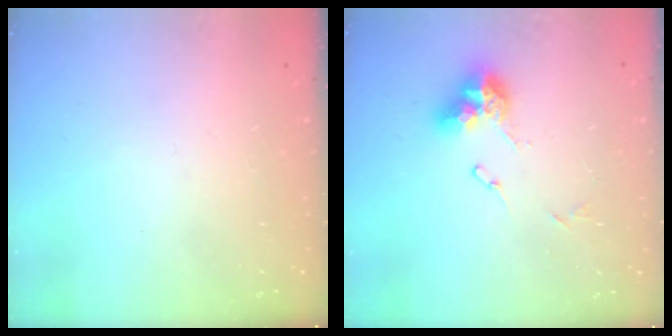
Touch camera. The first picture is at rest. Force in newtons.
{"total": 10.5, "press": 10.4, "slide": 1.2}